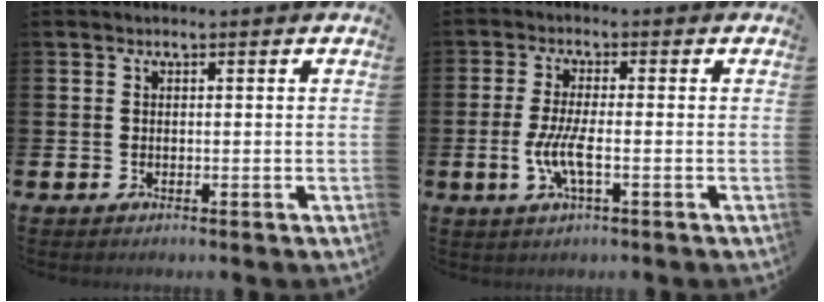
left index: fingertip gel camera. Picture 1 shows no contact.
{"total": 4.3, "force": [-1.2, 1.0, 4.1], "torque": [-0.091, -0.001, -0.025]}